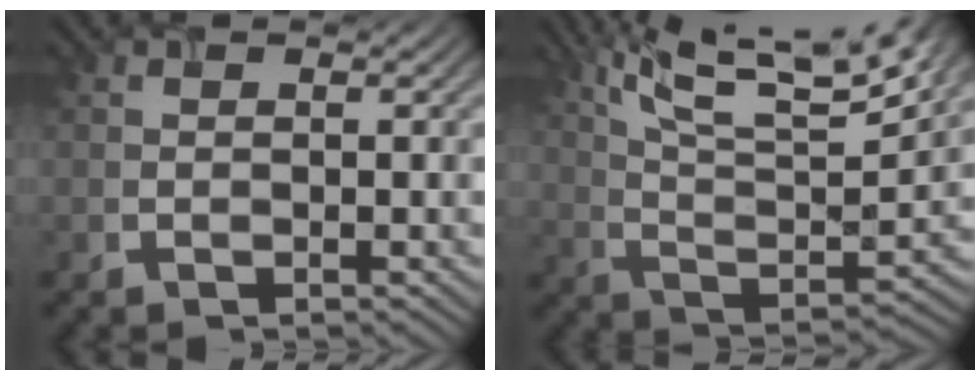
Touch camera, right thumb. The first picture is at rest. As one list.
[{"total": 14.1, "force": [9.4, 3.2, 10.0], "torque": [-0.204, -0.004, 0.163]}]